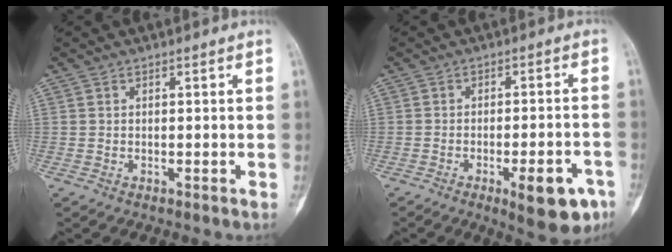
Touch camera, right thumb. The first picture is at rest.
{"total": 10.4, "force": [-5.1, 3.4, 8.5], "torque": [-0.094, 0.020, -0.061]}